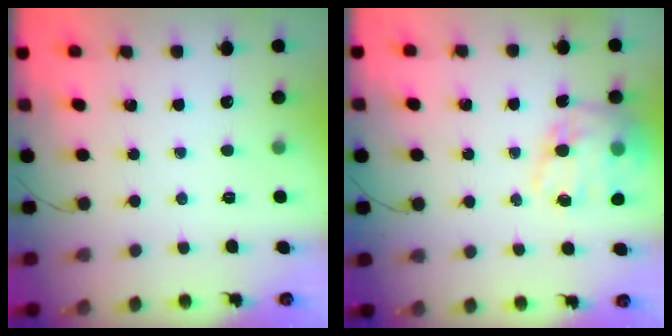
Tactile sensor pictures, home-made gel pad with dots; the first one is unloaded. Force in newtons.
{"total": 16.4, "press": 16.0, "slide": 3.7}